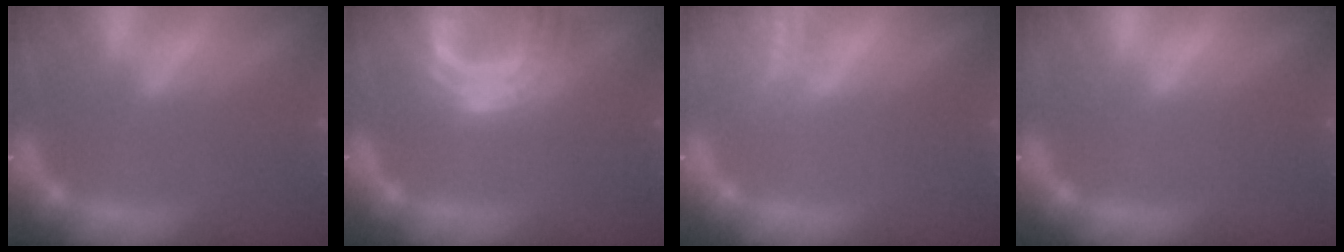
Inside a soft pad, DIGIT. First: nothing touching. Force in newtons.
{"total": 7.6}
{"total": 3.0}
{"total": 0.0}